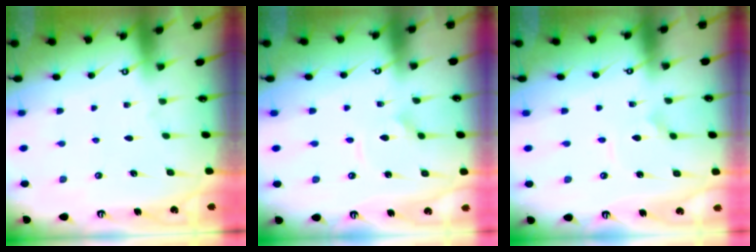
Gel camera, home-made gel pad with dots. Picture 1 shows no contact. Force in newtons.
{"total": 2.4, "press": 2.4, "slide": 0.0}
{"total": 3.0, "press": 3.0, "slide": 0.0}